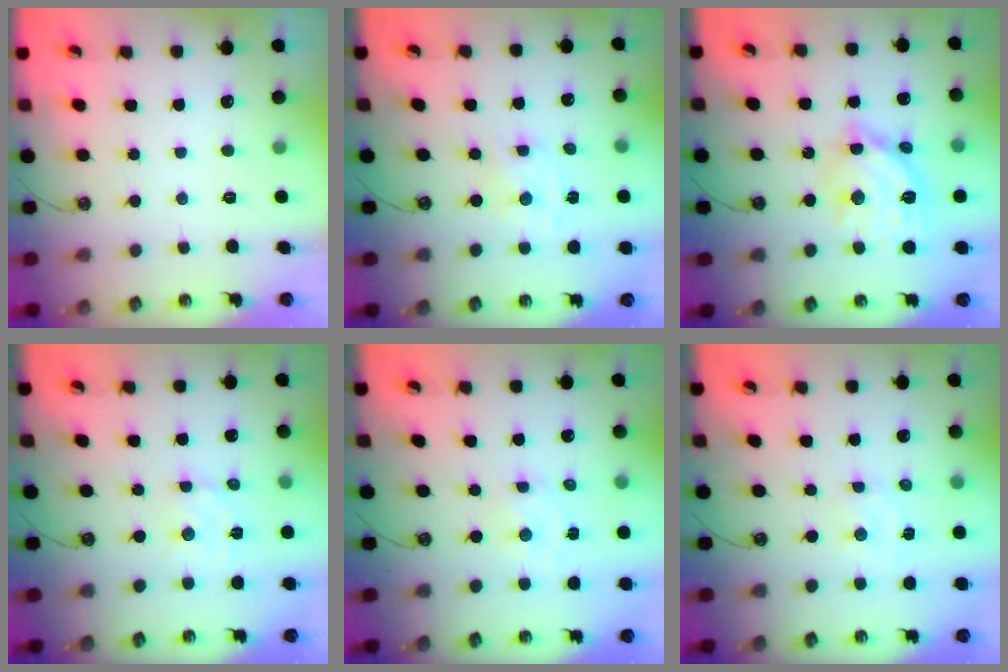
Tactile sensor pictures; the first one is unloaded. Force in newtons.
{"total": 0.9, "press": 0.8, "slide": 0.1}
{"total": 14.7, "press": 14.6, "slide": 1.3}
{"total": 3.2, "press": 3.2, "slide": 0.2}
{"total": 1.8, "press": 1.7, "slide": 0.3}
{"total": 1.6, "press": 1.5, "slide": 0.3}